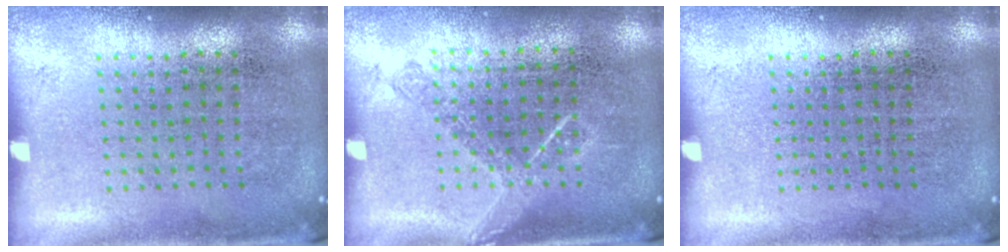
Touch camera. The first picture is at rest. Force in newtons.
{"total": 1.2, "press": 1.0, "slide": 0.6}
{"total": 0.0}